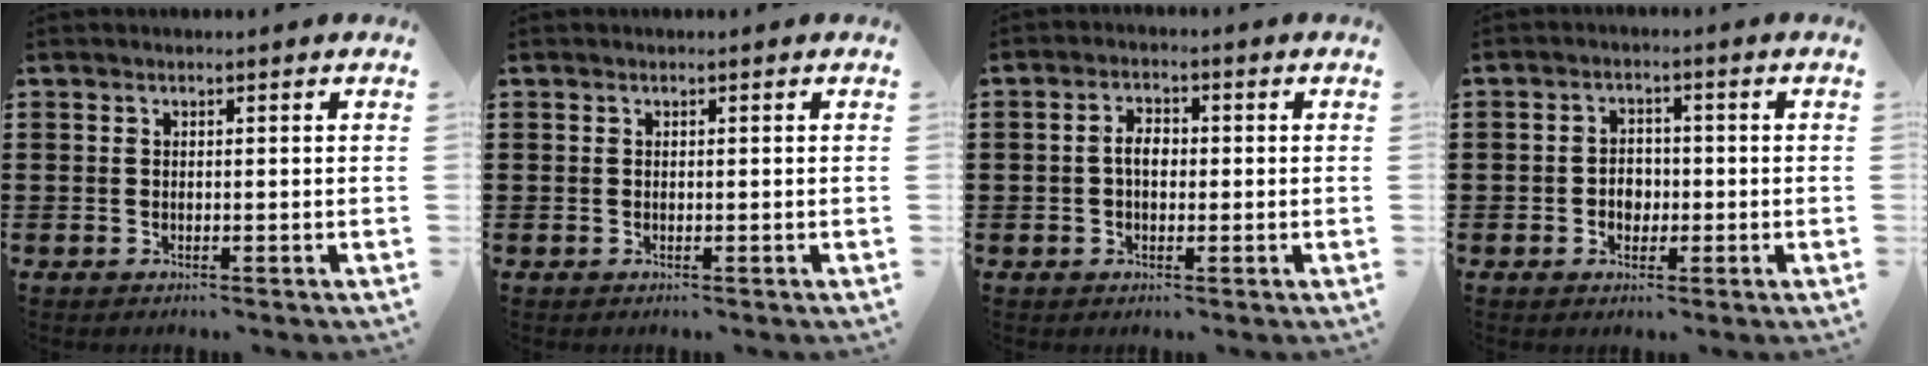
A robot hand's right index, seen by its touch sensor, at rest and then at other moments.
{"total": 0.0}
{"total": 3.0, "force": [-0.3, 1.7, 2.5], "torque": [-0.047, 0.005, -0.007]}
{"total": 2.8, "force": [-0.7, 2.3, 1.6], "torque": [-0.027, 0.001, -0.017]}